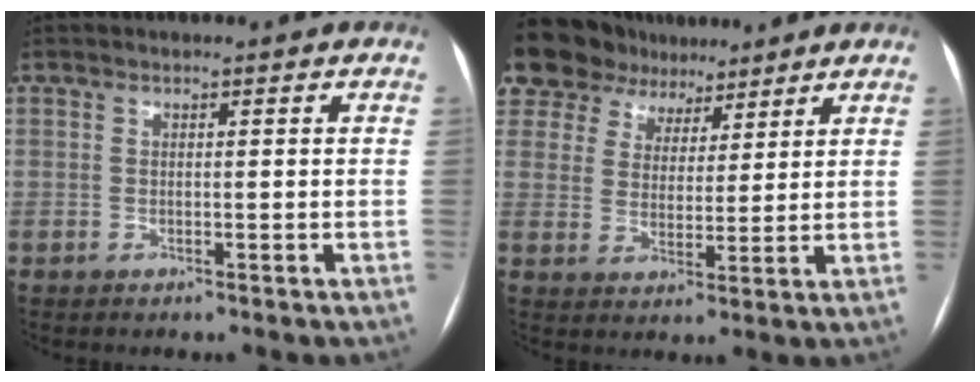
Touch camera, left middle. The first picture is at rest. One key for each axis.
{"total": 15.7, "fx": 11.8, "fy": 9.4, "fz": 4.2, "tx": -0.114, "ty": 0.041, "tz": 0.206}